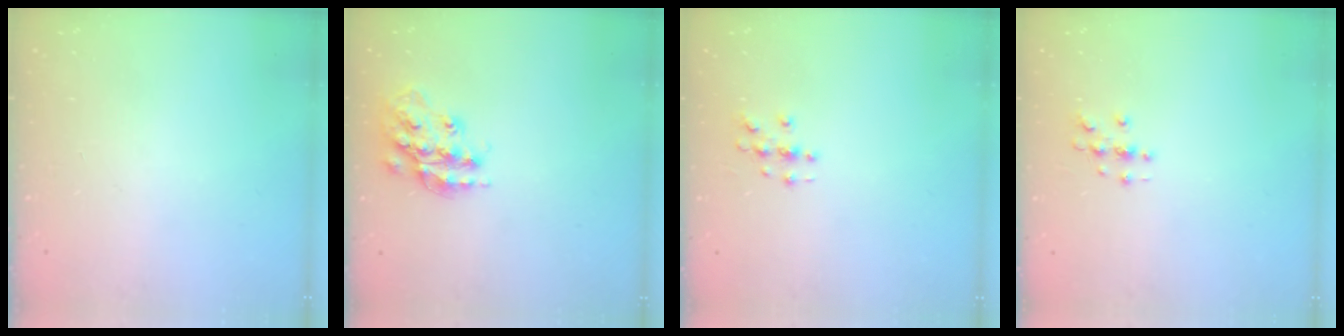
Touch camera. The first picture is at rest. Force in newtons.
{"total": 16.1, "press": 16.1, "slide": 1.2}
{"total": 3.4, "press": 3.4, "slide": 0.2}
{"total": 2.9, "press": 2.9, "slide": 0.3}